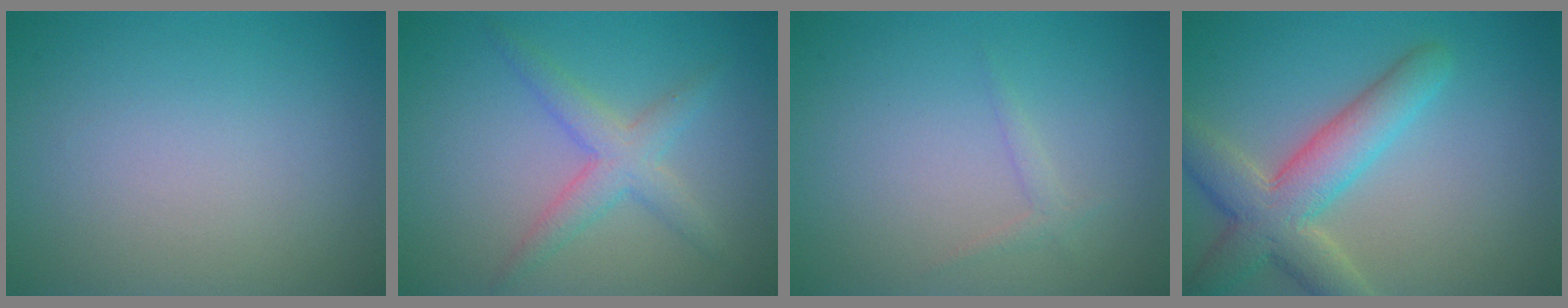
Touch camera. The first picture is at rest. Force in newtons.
{"total": 2.4, "press": 2.4, "slide": 0.1}
{"total": 0.9, "press": 0.9, "slide": 0.1}
{"total": 6.1, "press": 6.1, "slide": 0.4}